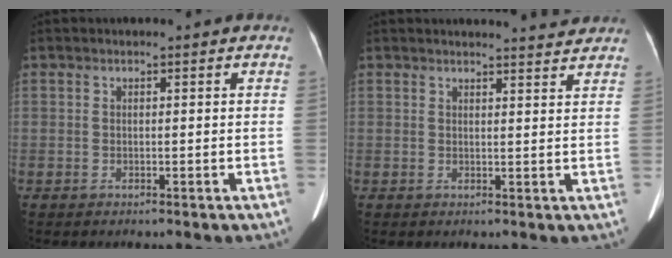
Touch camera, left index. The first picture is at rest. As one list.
[{"total": 3.3, "force": [3.2, 0.2, 0.6], "torque": [-0.014, -0.007, 0.030]}]